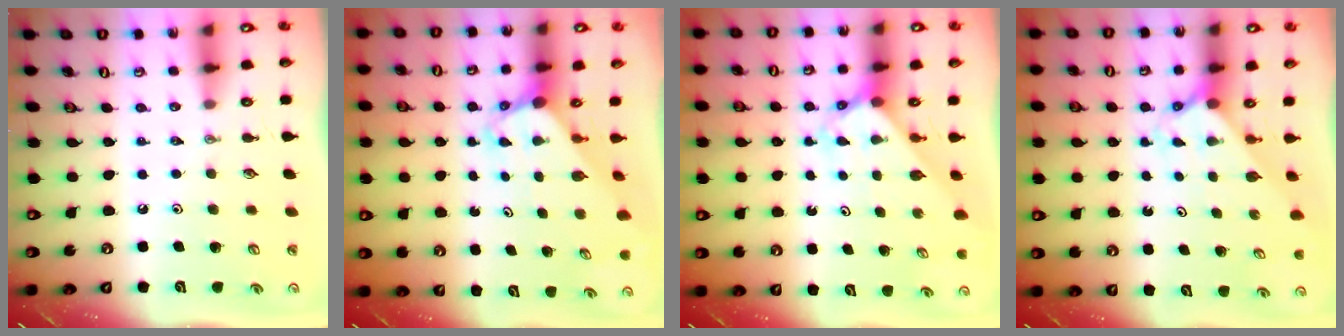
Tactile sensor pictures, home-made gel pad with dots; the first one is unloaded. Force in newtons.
{"total": 2.9, "press": 2.9, "slide": 0.2}
{"total": 2.6, "press": 2.6, "slide": 0.2}
{"total": 2.0, "press": 2.0, "slide": 0.2}